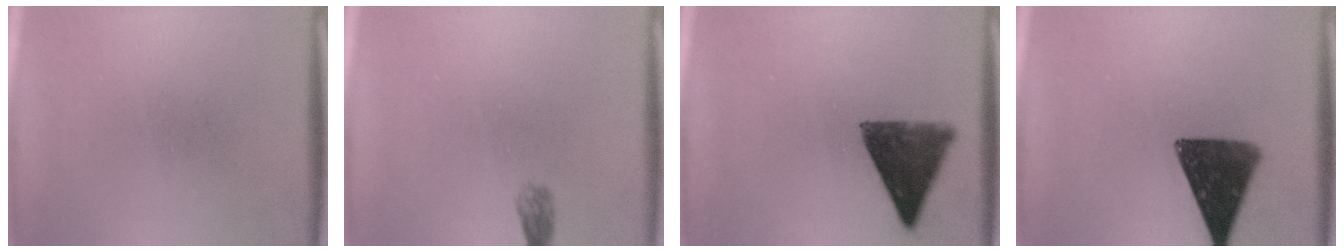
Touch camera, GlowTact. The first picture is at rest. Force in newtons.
{"total": 1.5}
{"total": 10.3}
{"total": 12.8}